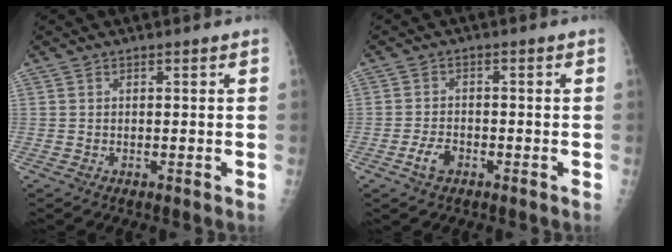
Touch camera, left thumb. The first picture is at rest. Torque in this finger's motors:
{"motor_torque": [-0.33, 0.34, 0.31, 0.19, 0.02]}